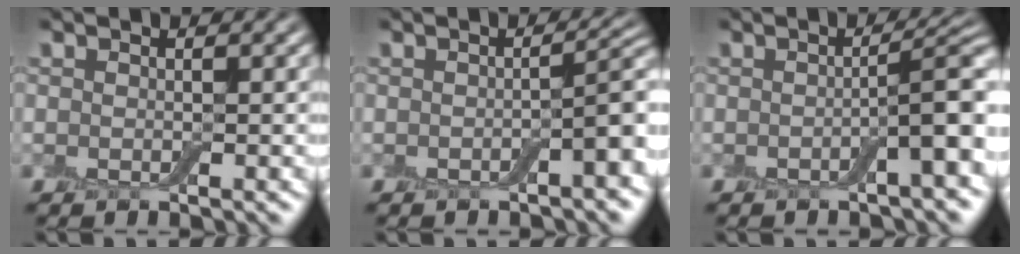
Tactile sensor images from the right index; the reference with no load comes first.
{"total": 2.6, "force": [-0.8, 0.4, 2.5], "torque": [-0.035, 0.012, -0.015]}
{"total": 3.8, "force": [-1.0, 0.6, 3.6], "torque": [-0.051, 0.015, -0.020]}